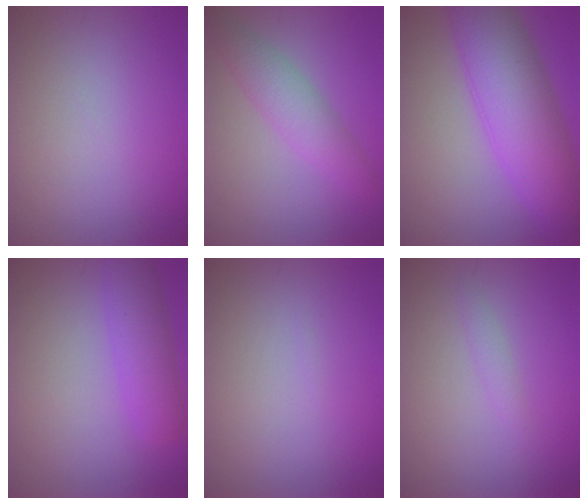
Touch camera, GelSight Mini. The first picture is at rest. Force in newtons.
{"total": 3.2, "press": 3.2, "slide": 0.0}
{"total": 9.4, "press": 9.4, "slide": 0.3}
{"total": 4.0, "press": 4.0, "slide": 0.1}
{"total": 0.0}
{"total": 0.9, "press": 0.9, "slide": 0.1}